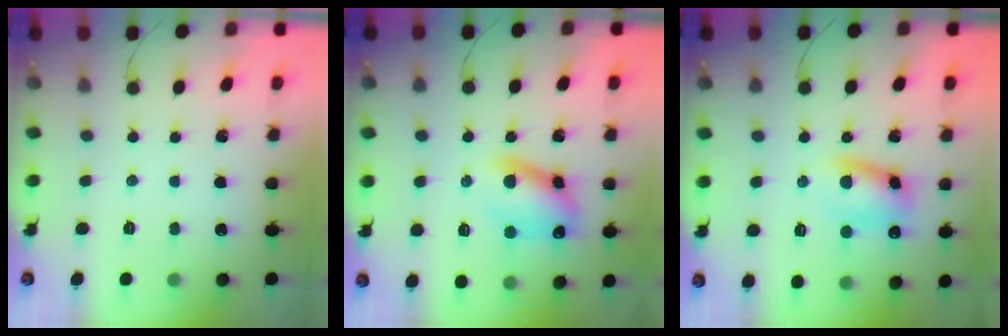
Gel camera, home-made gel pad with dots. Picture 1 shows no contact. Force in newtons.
{"total": 11.5, "press": 11.3, "slide": 2.0}
{"total": 10.2, "press": 10.1, "slide": 1.1}